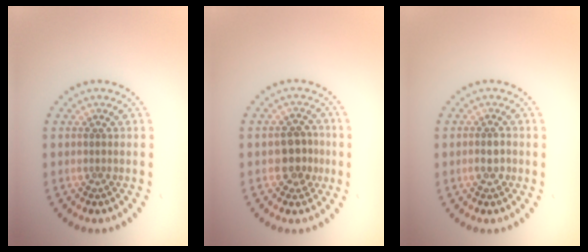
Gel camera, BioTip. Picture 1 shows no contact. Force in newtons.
{"total": 3.0, "press": 2.9, "slide": 0.8}
{"total": 1.4, "press": 1.4, "slide": 0.4}